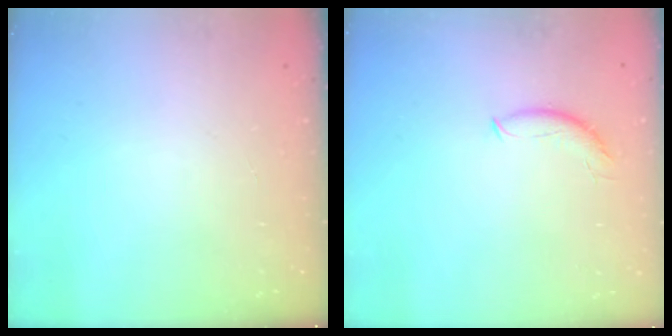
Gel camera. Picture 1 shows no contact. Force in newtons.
{"total": 7.5, "press": 7.5, "slide": 0.6}